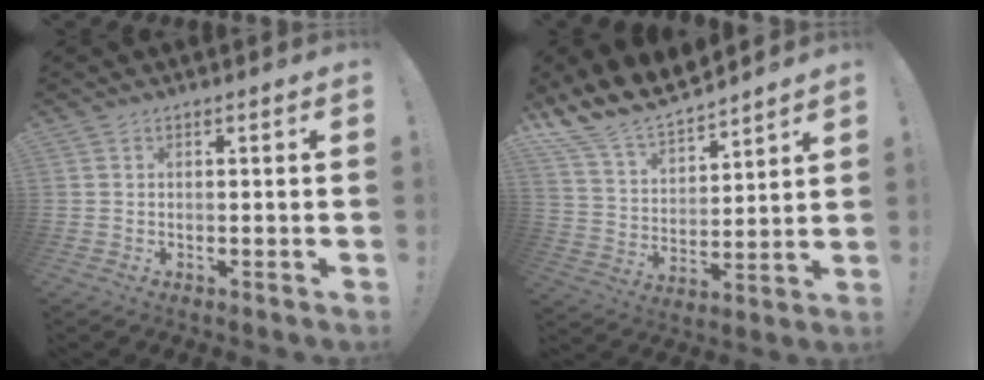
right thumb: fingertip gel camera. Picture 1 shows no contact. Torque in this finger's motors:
{"motor_torque": [0.26, 0.94, 0.27, 0.20, 0.03]}